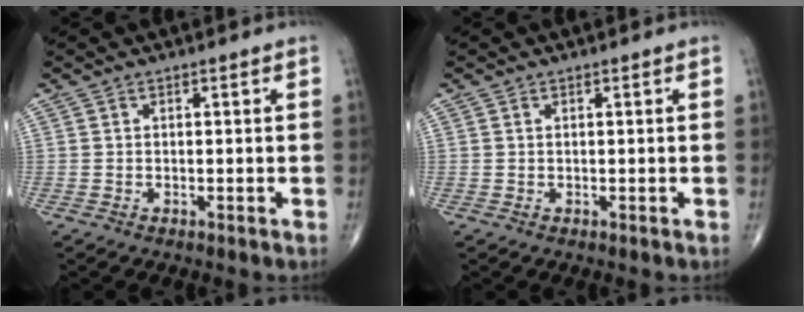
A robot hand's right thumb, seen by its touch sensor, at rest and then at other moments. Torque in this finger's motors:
{"motor_torque": [-0.01, 0.22, -0.04, 0.06, 0.05]}